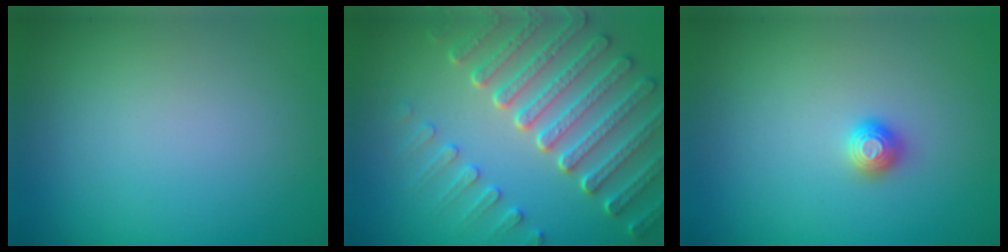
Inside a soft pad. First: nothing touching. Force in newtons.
{"total": 7.6, "press": 5.7, "slide": 5.0}
{"total": 1.1, "press": 1.1, "slide": 0.1}